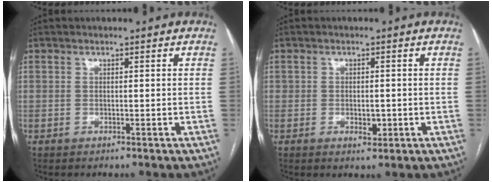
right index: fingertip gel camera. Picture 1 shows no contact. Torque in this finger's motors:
{"motor_torque": [-0.31, 0.06, 0.00, 0.00]}